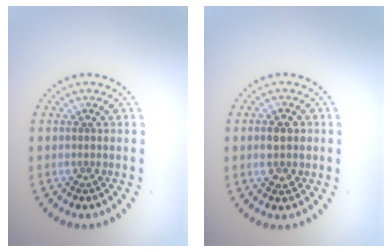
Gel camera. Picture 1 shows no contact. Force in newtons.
{"total": 3.0, "press": 3.0, "slide": 0.2}